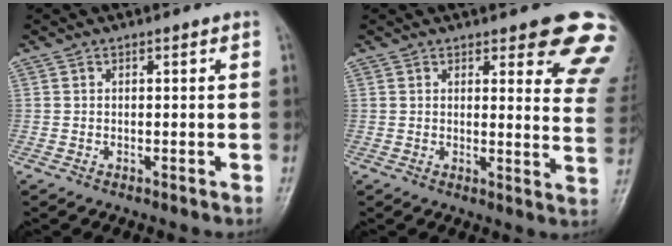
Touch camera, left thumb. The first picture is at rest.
{"total": 12.3, "force": [8.5, 3.5, 8.1], "torque": [-0.050, -0.046, 0.079]}